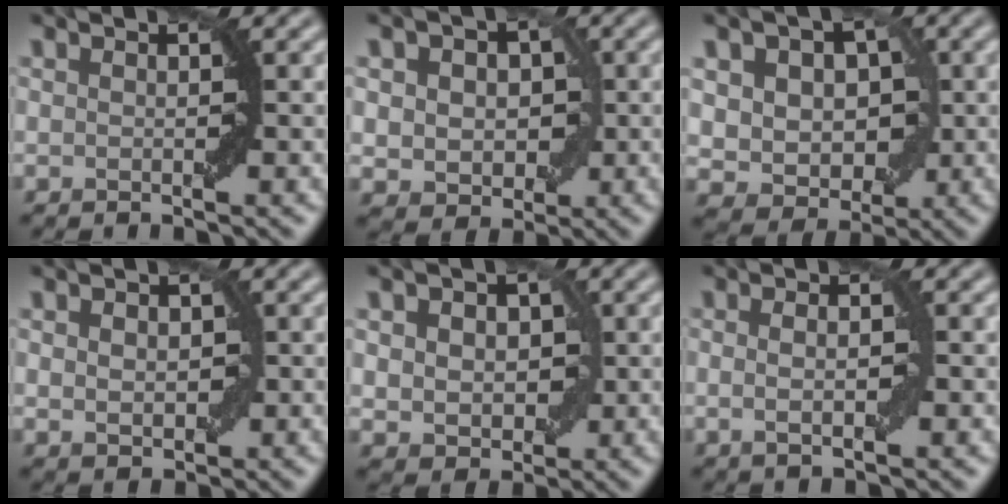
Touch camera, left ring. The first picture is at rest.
{"total": 6.0, "force": [0.9, 4.6, 3.7], "torque": [-0.036, 0.022, -0.005]}
{"total": 6.1, "force": [0.8, 4.7, 3.9], "torque": [-0.046, 0.003, 0.005]}
{"total": 2.0, "force": [0.2, 1.5, 1.4], "torque": [-0.020, 0.001, 0.006]}
{"total": 5.4, "force": [1.0, 4.0, 3.4], "torque": [-0.039, 0.017, 0.001]}
{"total": 2.4, "force": [0.1, 0.8, 2.3], "torque": [-0.030, -0.001, -0.002]}